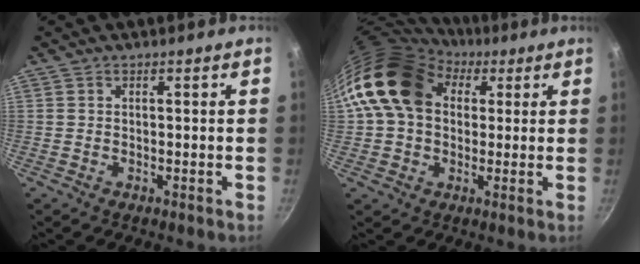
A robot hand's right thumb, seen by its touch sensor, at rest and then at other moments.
{"total": 16.4, "force": [4.3, 12.4, 9.8], "torque": [-0.151, 0.023, 0.061]}